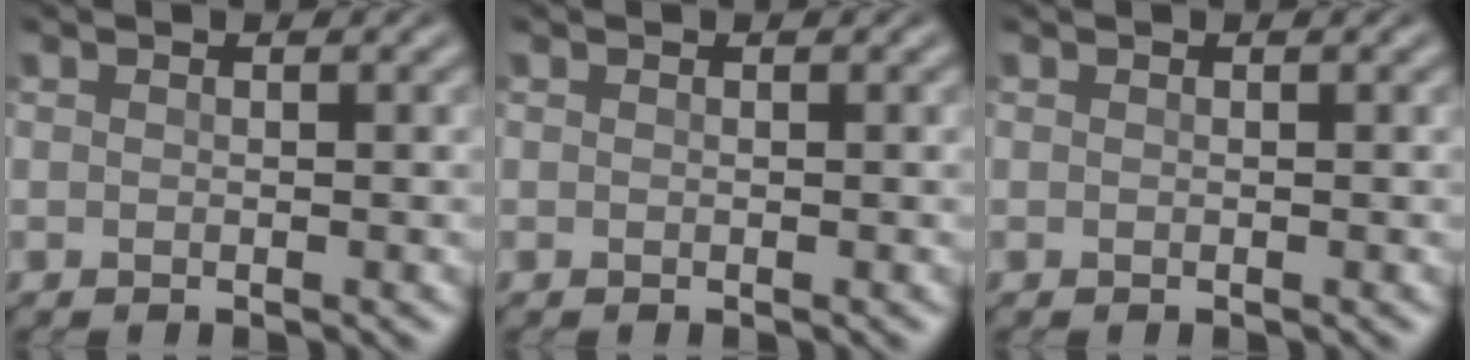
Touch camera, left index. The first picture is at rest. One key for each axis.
{"total": 0.0}
{"total": 0.0}